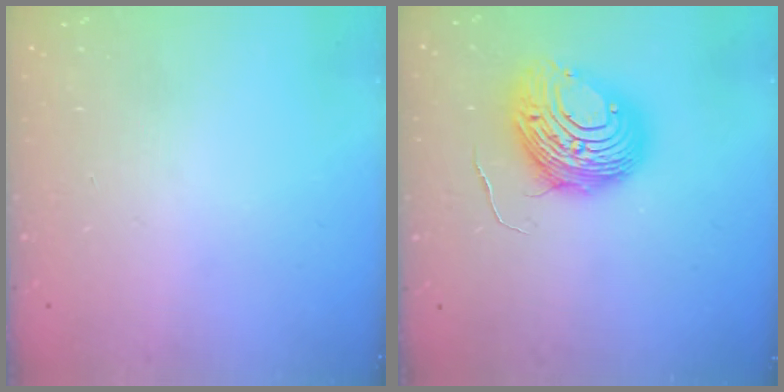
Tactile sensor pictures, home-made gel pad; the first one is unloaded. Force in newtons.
{"total": 11.8, "press": 11.7, "slide": 1.2}